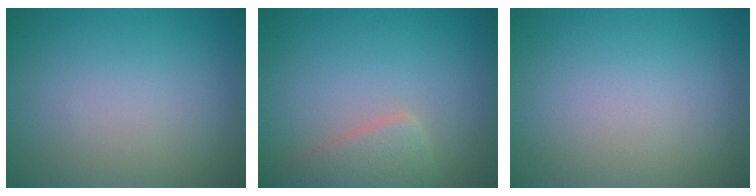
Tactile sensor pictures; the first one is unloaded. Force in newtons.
{"total": 2.8, "press": 2.8, "slide": 0.3}
{"total": 0.0}